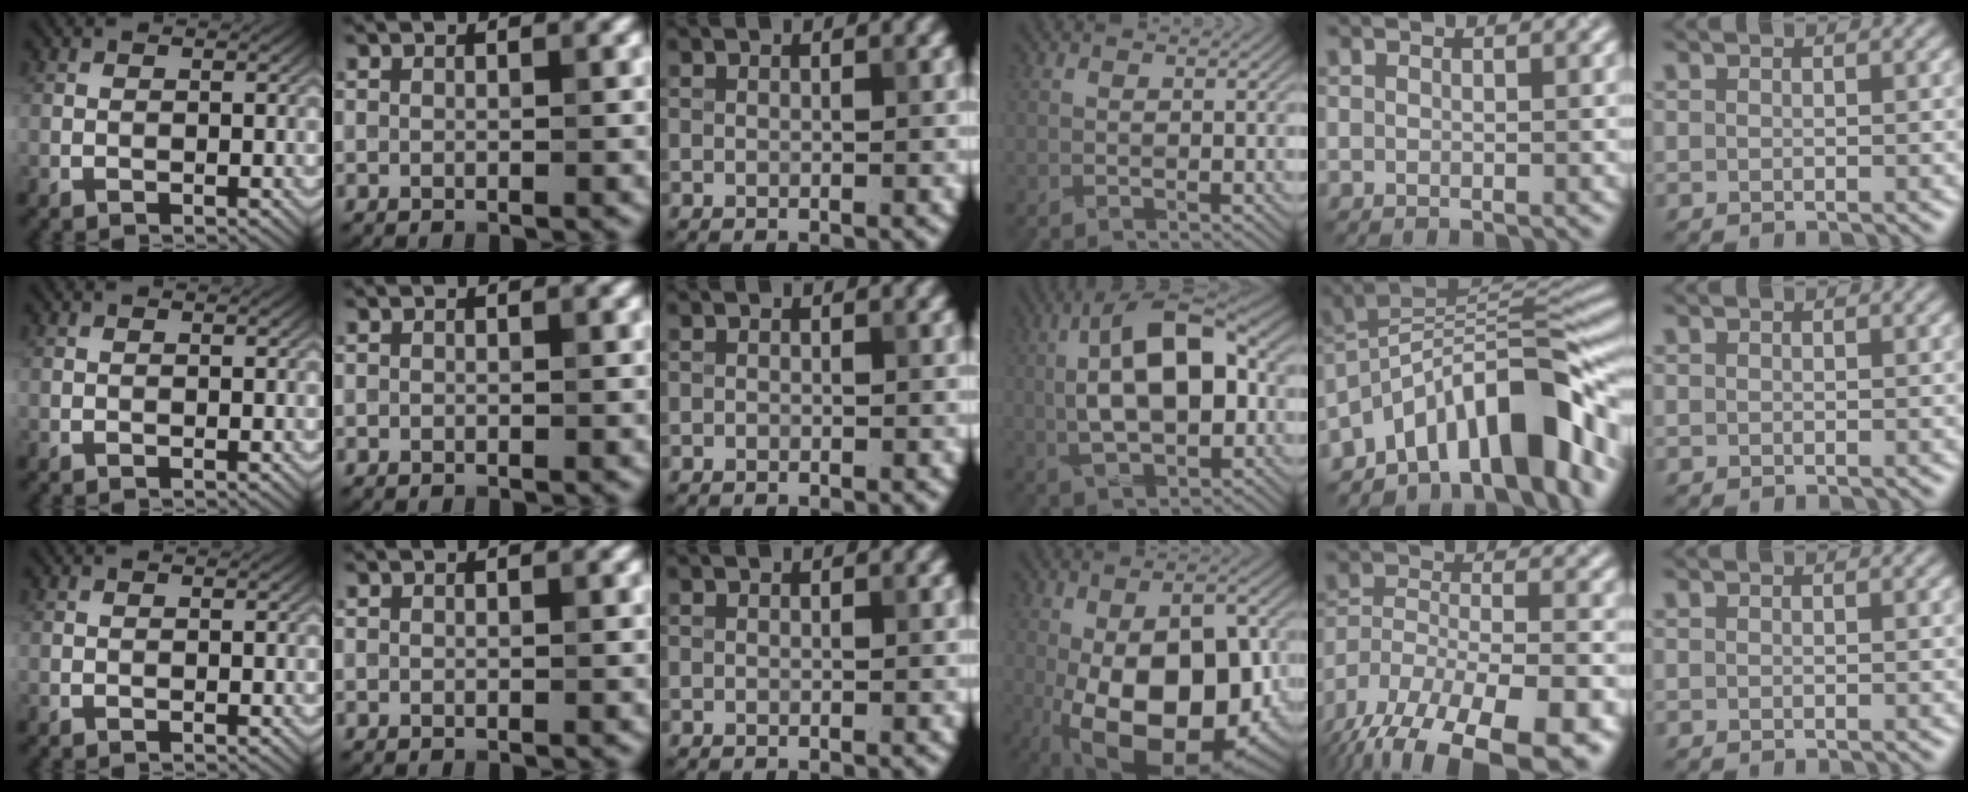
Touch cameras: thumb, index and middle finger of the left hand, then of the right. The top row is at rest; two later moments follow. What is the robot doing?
{"motion": "fold", "object": "hoodie"}